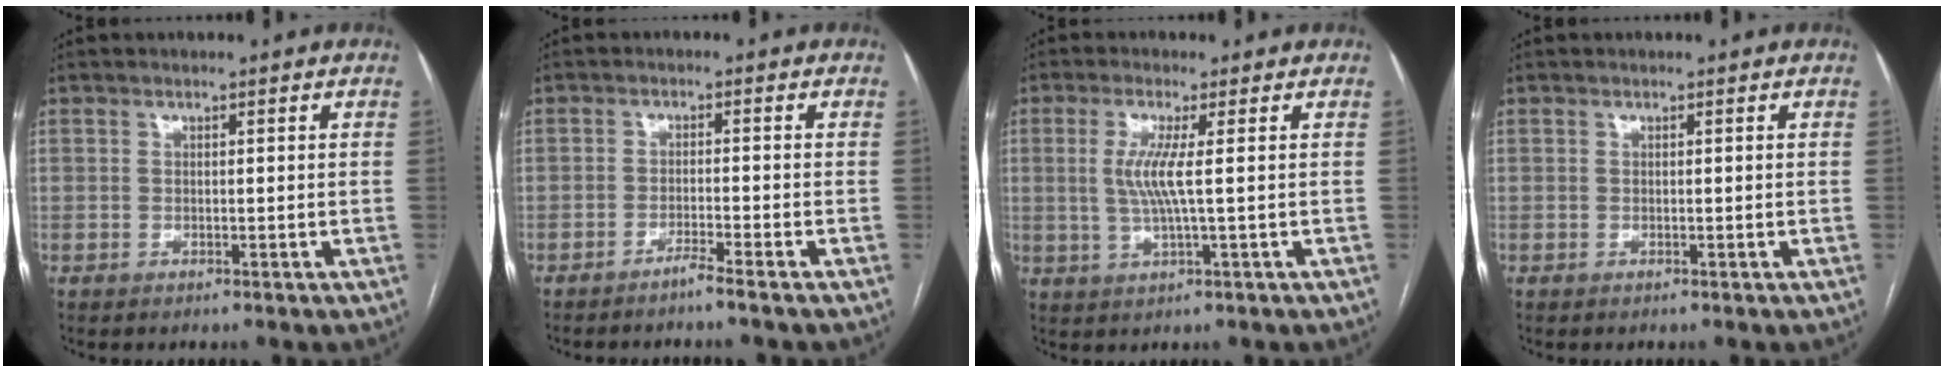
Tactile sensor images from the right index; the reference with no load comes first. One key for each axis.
{"total": 2.5, "fx": -2.0, "fy": -0.8, "fz": 1.2, "tx": -0.029, "ty": 0.000, "tz": -0.039}
{"total": 5.0, "fx": 0.5, "fy": -0.3, "fz": 4.9, "tx": -0.108, "ty": -0.005, "tz": 0.012}
{"total": 0.0}